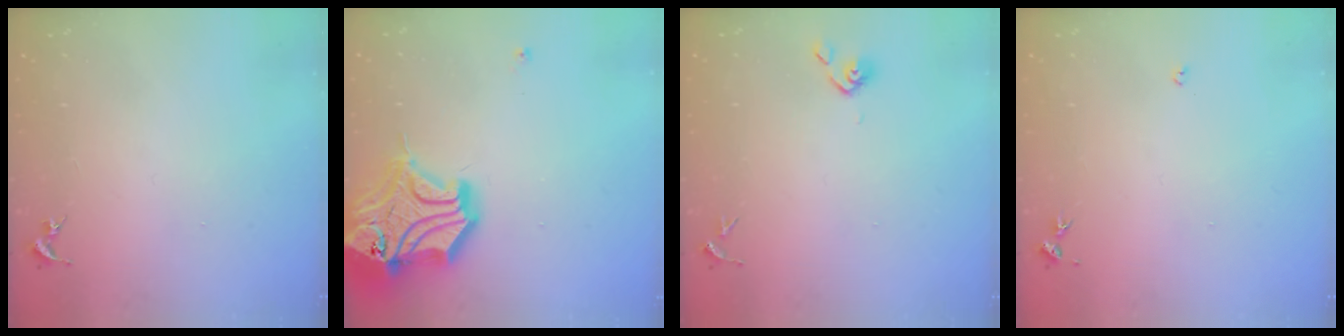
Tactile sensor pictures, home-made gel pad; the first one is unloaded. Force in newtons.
{"total": 23.5, "press": 23.3, "slide": 3.4}
{"total": 4.3, "press": 4.1, "slide": 1.3}
{"total": 2.7, "press": 2.7, "slide": 0.5}